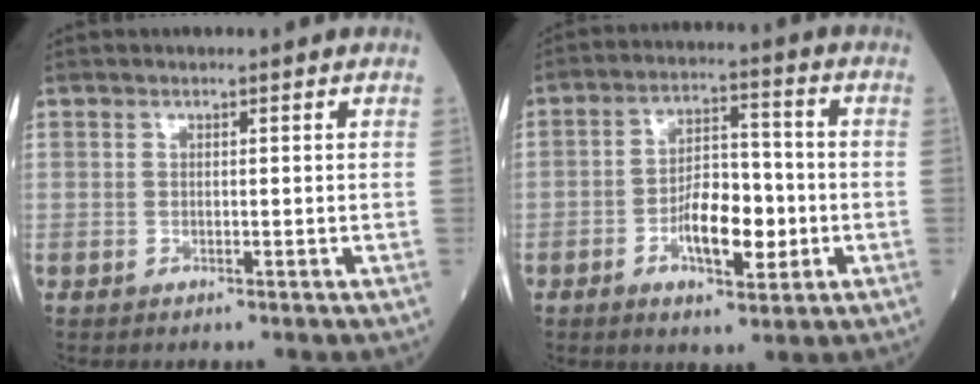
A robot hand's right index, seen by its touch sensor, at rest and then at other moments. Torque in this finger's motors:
{"motor_torque": [0.45, 0.12, 0.21, 0.13]}